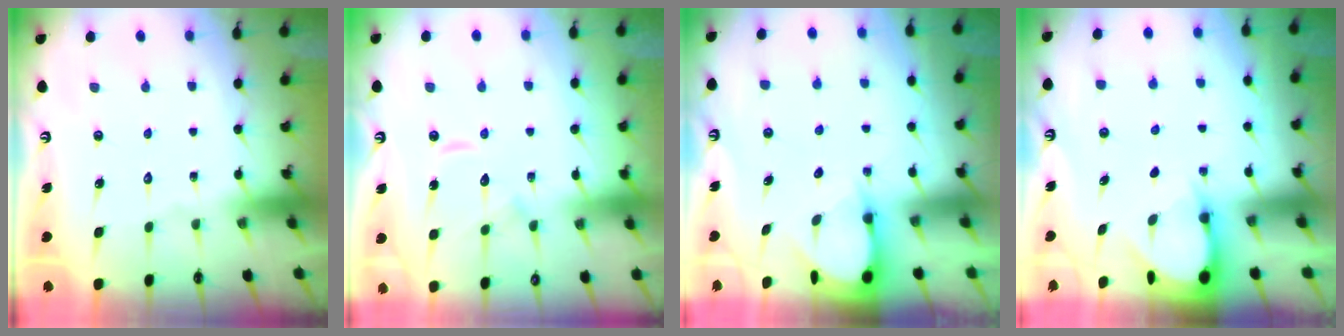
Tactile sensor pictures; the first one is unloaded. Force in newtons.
{"total": 8.6, "press": 8.5, "slide": 0.7}
{"total": 3.4, "press": 3.4, "slide": 0.3}
{"total": 3.5, "press": 3.5, "slide": 0.4}